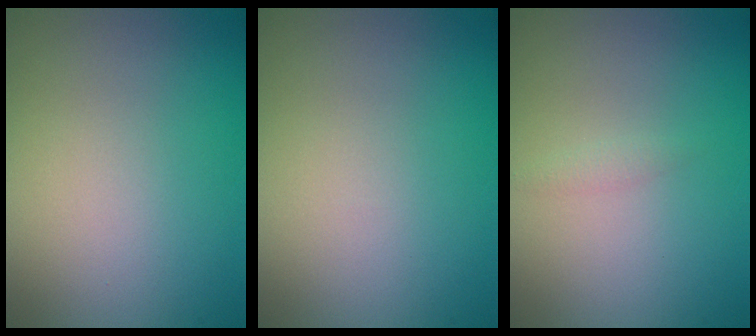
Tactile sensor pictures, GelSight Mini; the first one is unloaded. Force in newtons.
{"total": 0.0}
{"total": 0.6, "press": 0.6, "slide": 0.0}